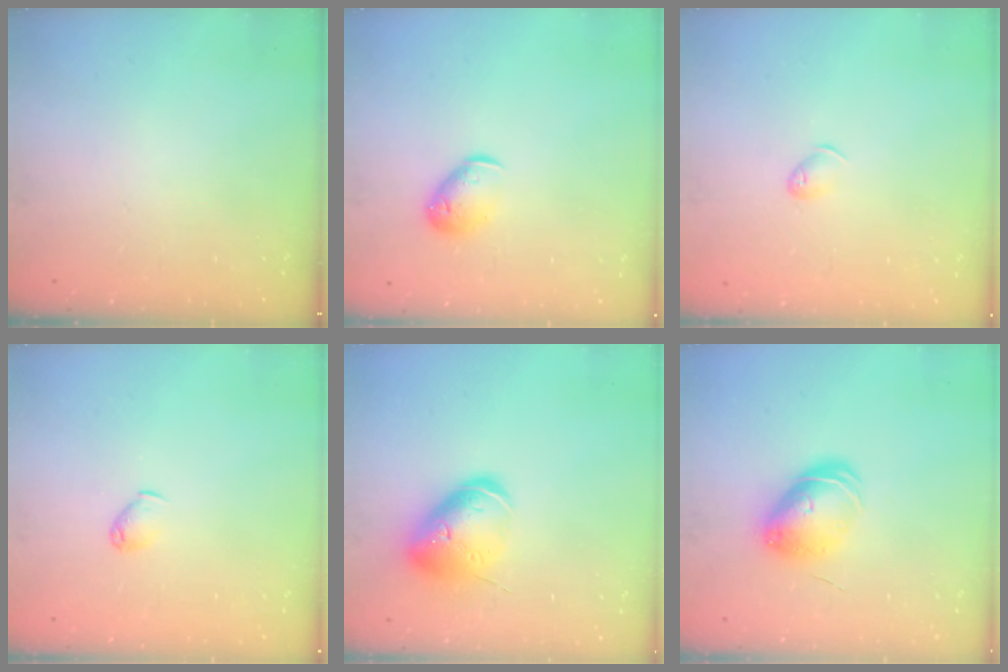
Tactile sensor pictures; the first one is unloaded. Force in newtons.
{"total": 9.0, "press": 8.9, "slide": 1.3}
{"total": 5.1, "press": 5.1, "slide": 0.8}
{"total": 3.7, "press": 3.7, "slide": 0.7}
{"total": 14.6, "press": 14.5, "slide": 2.3}
{"total": 9.0, "press": 9.0, "slide": 0.3}